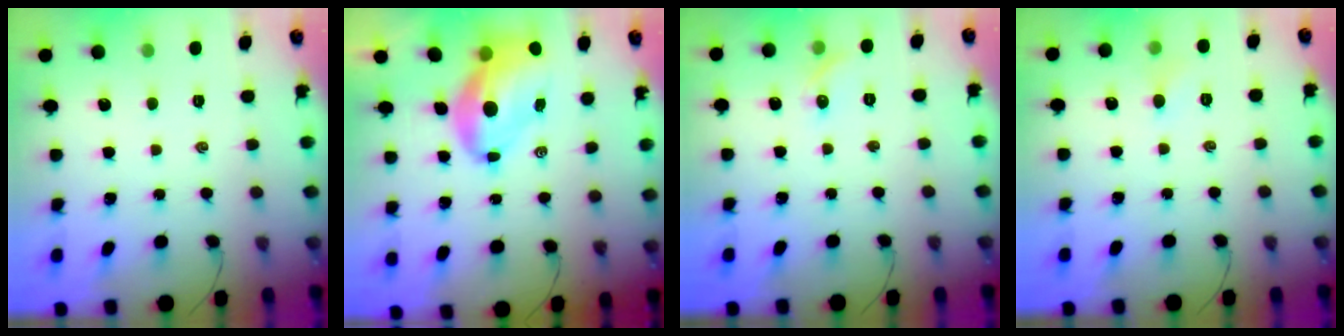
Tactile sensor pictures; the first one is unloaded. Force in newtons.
{"total": 10.8, "press": 10.4, "slide": 3.2}
{"total": 4.9, "press": 4.7, "slide": 1.3}
{"total": 3.8, "press": 3.6, "slide": 1.2}